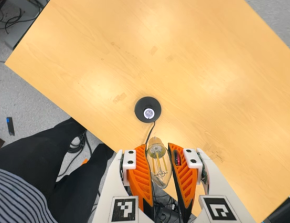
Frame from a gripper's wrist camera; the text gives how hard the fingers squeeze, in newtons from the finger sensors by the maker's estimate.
{"total": 23.5, "left": 25.8, "right": 21.2}